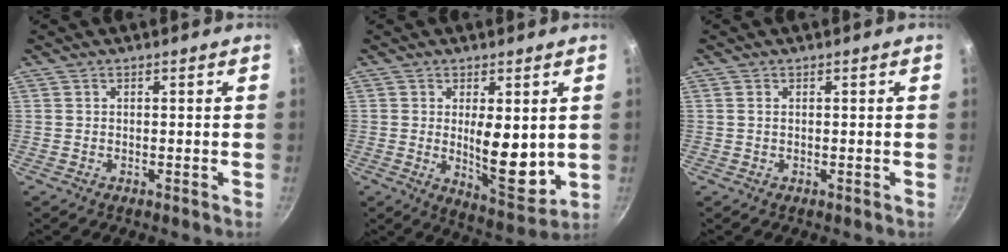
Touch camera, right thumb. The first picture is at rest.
{"total": 11.3, "force": [0.8, 4.6, 10.3], "torque": [-0.134, -0.036, 0.027]}
{"total": 0.6, "force": [0.1, 0.3, 0.5], "torque": [-0.010, 0.001, 0.002]}